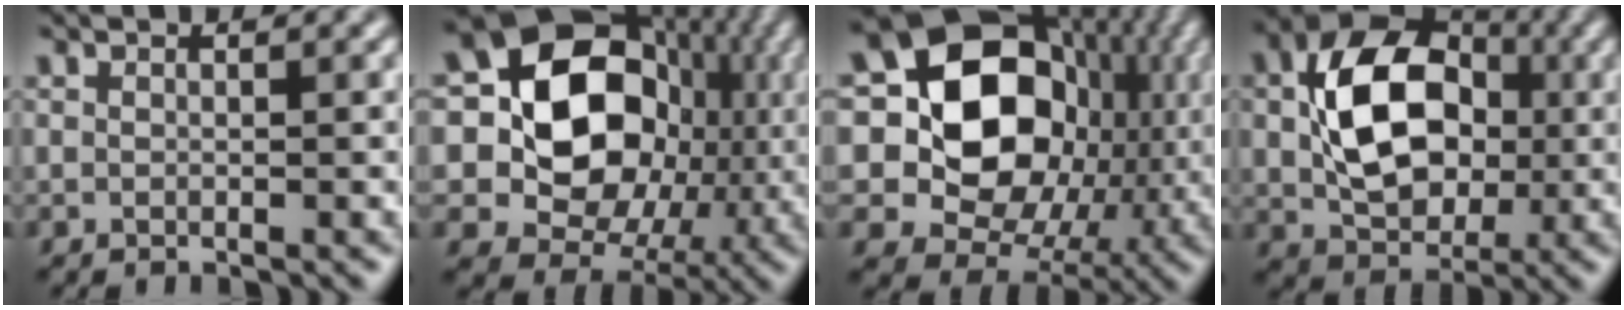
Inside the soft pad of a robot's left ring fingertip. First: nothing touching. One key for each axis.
{"total": 14.5, "fx": 0.8, "fy": 11.7, "fz": 8.5, "tx": -0.137, "ty": 0.006, "tz": 0.004}
{"total": 15.9, "fx": 1.4, "fy": 12.9, "fz": 9.2, "tx": -0.161, "ty": 0.008, "tz": 0.017}
{"total": 10.7, "fx": 0.4, "fy": 7.6, "fz": 7.5, "tx": -0.139, "ty": 0.008, "tz": 0.012}